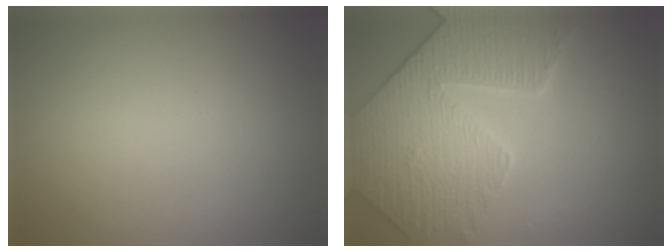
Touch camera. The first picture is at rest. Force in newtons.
{"total": 4.8, "press": 4.7, "slide": 0.8}